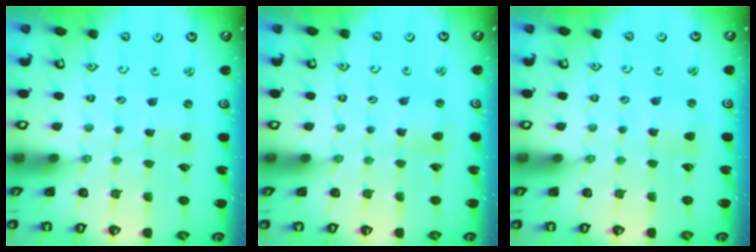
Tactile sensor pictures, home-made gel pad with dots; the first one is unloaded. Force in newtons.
{"total": 2.2, "press": 2.2, "slide": 0.3}
{"total": 2.2, "press": 2.2, "slide": 0.3}